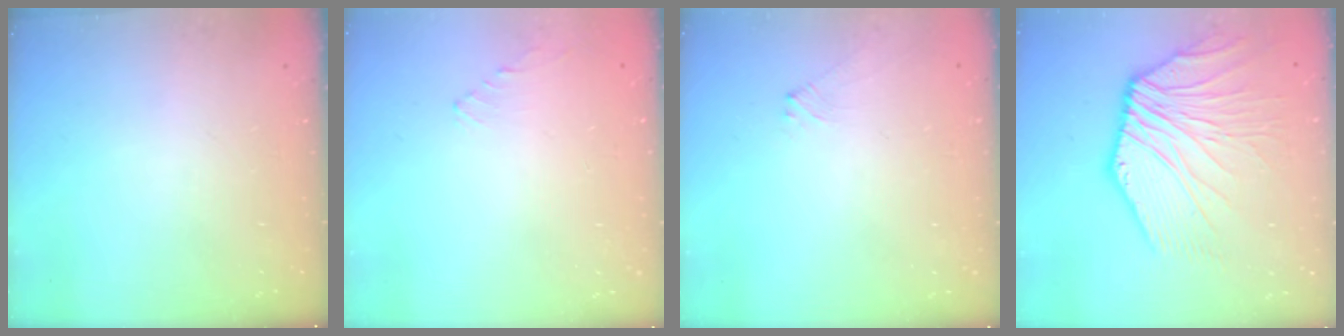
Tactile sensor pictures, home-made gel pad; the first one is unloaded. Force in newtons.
{"total": 1.0, "press": 0.9, "slide": 0.4}
{"total": 0.7, "press": 0.6, "slide": 0.3}
{"total": 6.8, "press": 6.6, "slide": 1.6}